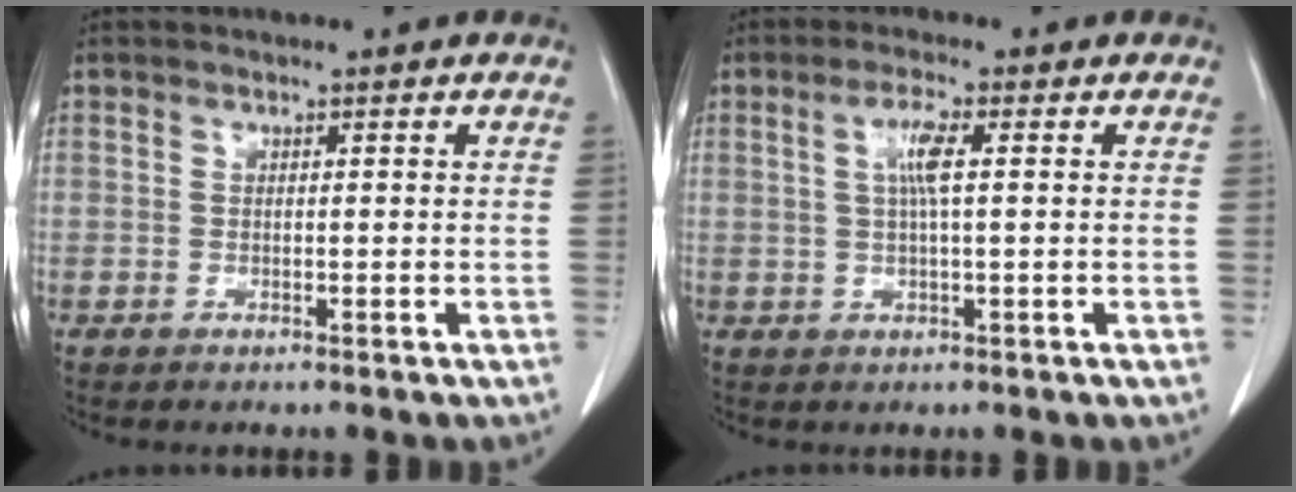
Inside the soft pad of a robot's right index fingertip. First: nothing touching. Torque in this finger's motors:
{"motor_torque": [0.52, 0.07, 0.22, 0.08]}